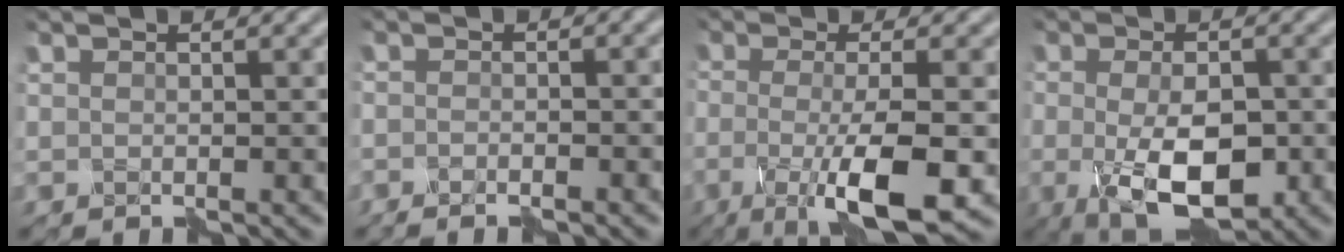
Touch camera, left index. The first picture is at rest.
{"total": 1.7, "force": [-1.4, 0.3, 0.8], "torque": [-0.011, -0.001, -0.028]}
{"total": 7.8, "force": [-2.5, 1.8, 7.1], "torque": [-0.106, -0.012, -0.046]}
{"total": 7.1, "force": [-2.2, 3.3, 5.9], "torque": [-0.102, -0.014, -0.035]}